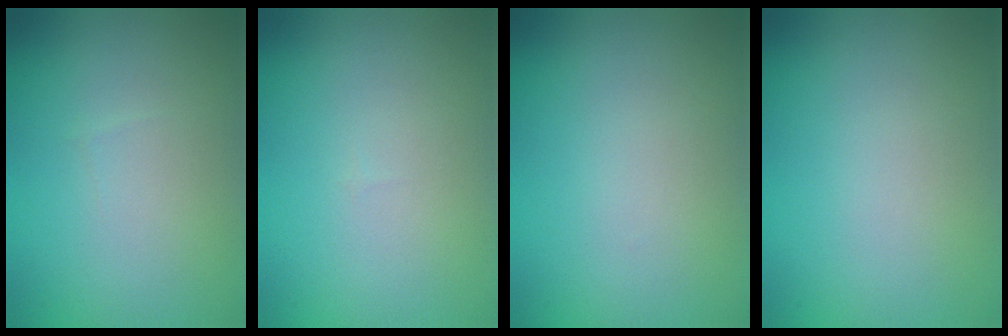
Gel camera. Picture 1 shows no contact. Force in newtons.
{"total": 0.0}
{"total": 0.0}
{"total": 0.0}